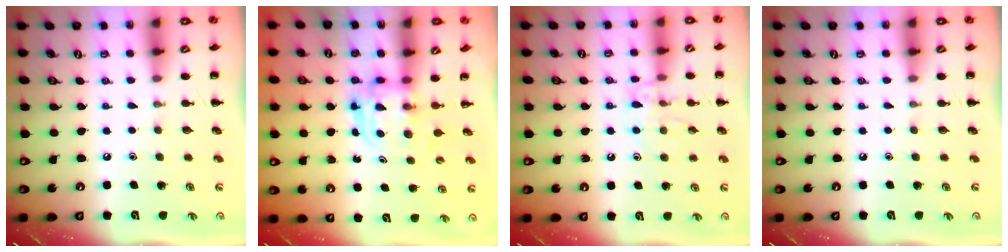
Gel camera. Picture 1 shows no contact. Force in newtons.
{"total": 3.8, "press": 3.7, "slide": 0.3}
{"total": 9.9, "press": 9.8, "slide": 1.1}
{"total": 0.0}